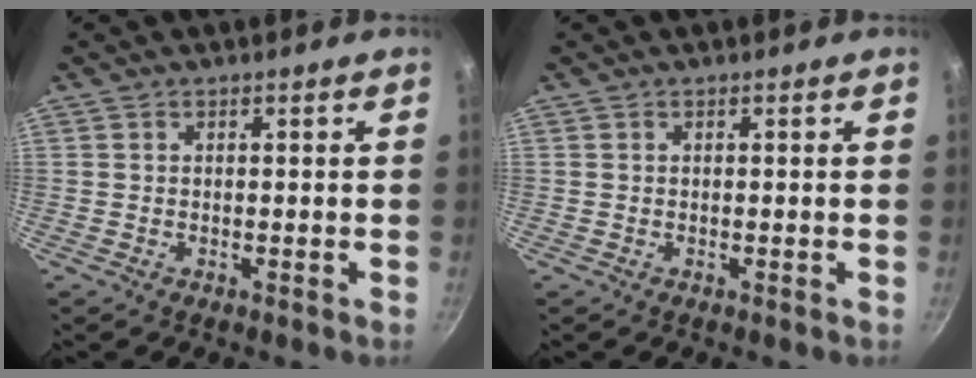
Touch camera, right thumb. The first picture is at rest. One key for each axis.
{"total": 0.0}